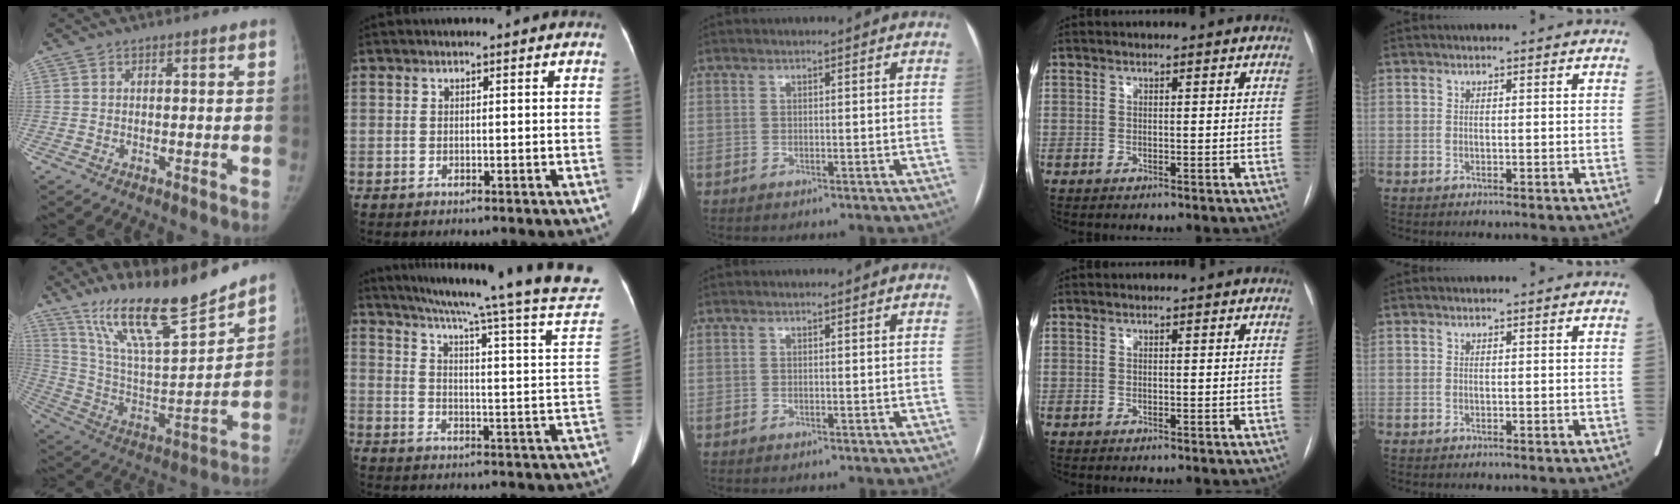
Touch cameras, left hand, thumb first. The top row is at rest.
{"thumb": {"total": 20.7, "force": [16.8, 3.1, 11.7], "torque": [-0.168, -0.094, 0.301]}, "index": {"total": 28.0, "force": [24.4, -2.2, 13.6], "torque": [-0.213, -0.085, 0.308]}}